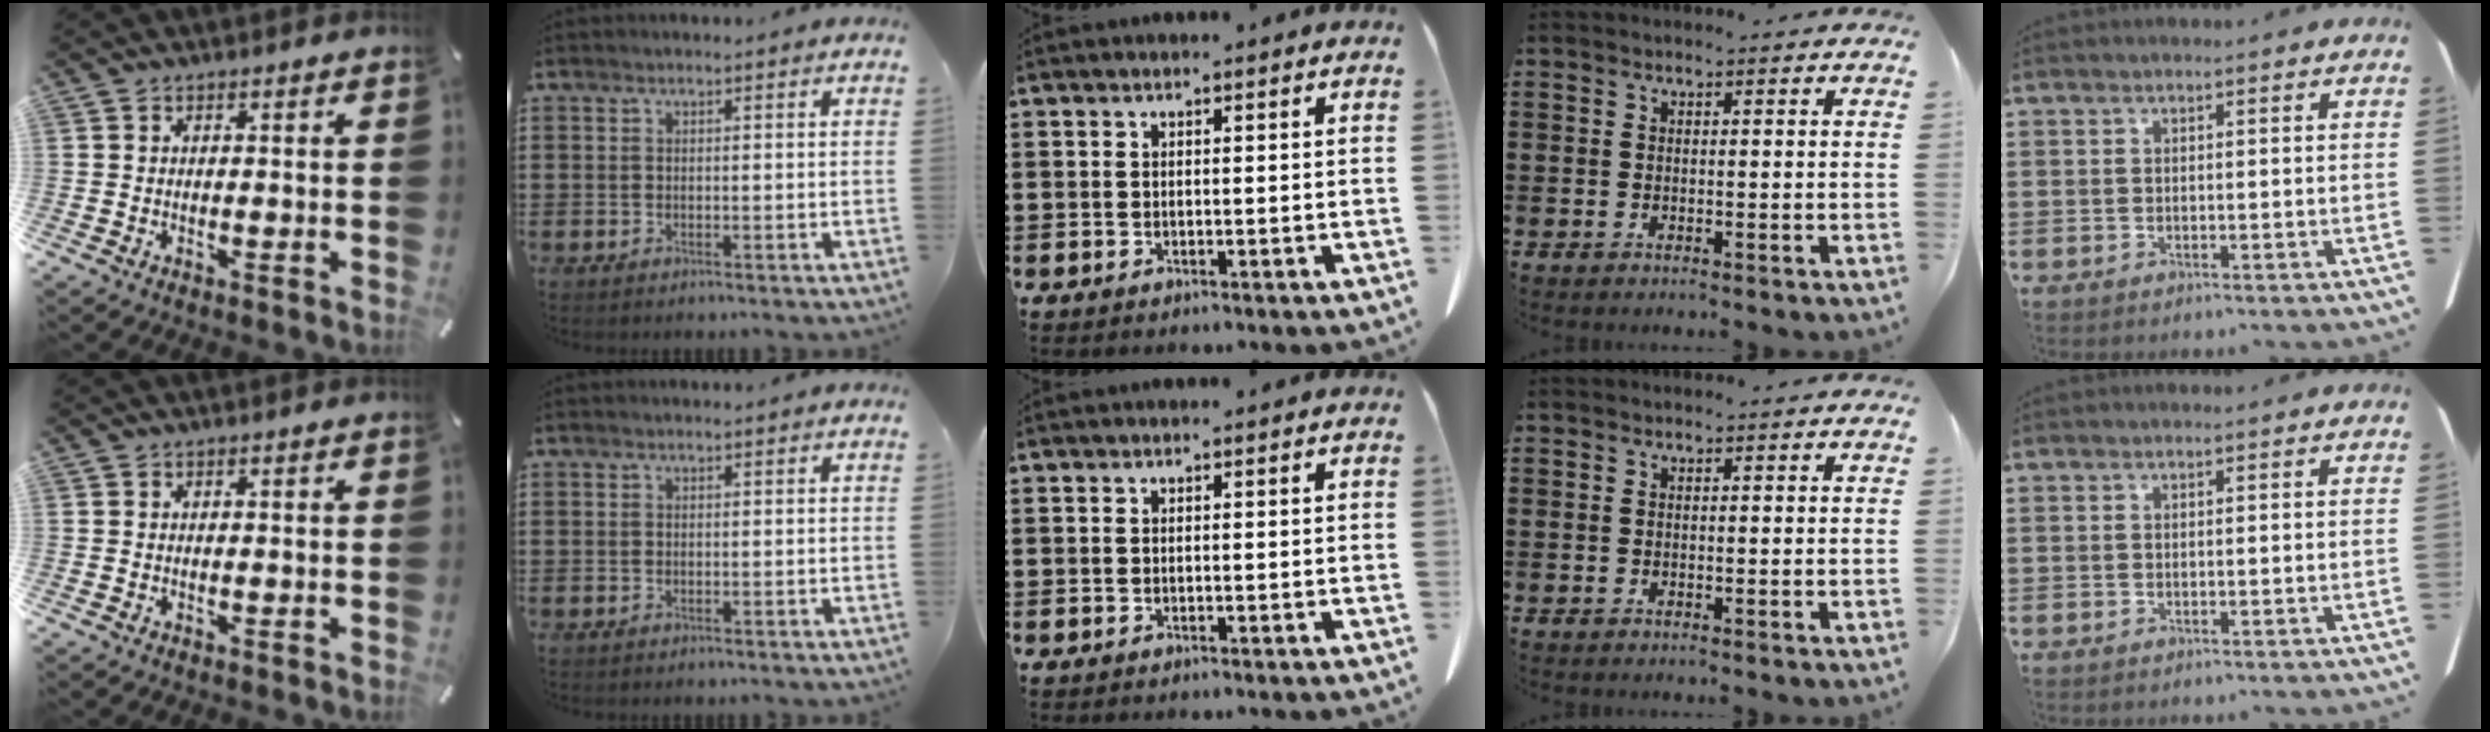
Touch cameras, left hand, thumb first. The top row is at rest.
{}